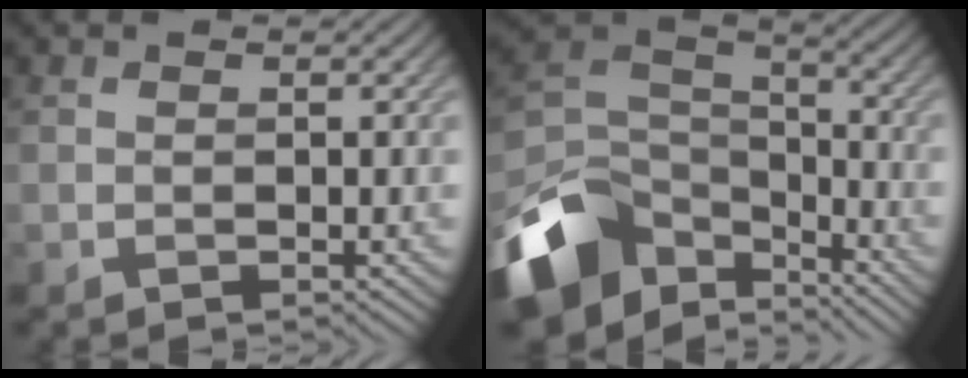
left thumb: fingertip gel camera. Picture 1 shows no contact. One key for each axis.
{"total": 14.9, "fx": -7.7, "fy": 9.1, "fz": 8.8, "tx": -0.238, "ty": -0.027, "tz": -0.134}